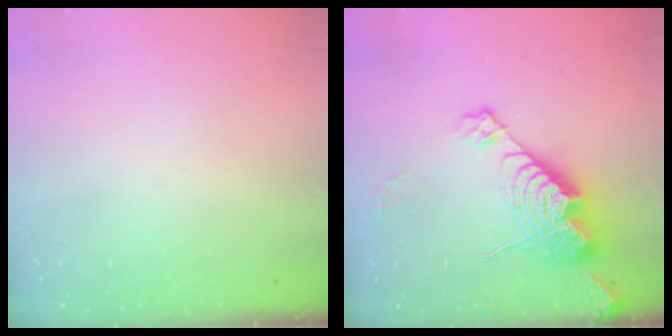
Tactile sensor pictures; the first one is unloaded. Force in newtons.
{"total": 17.6, "press": 17.5, "slide": 1.8}